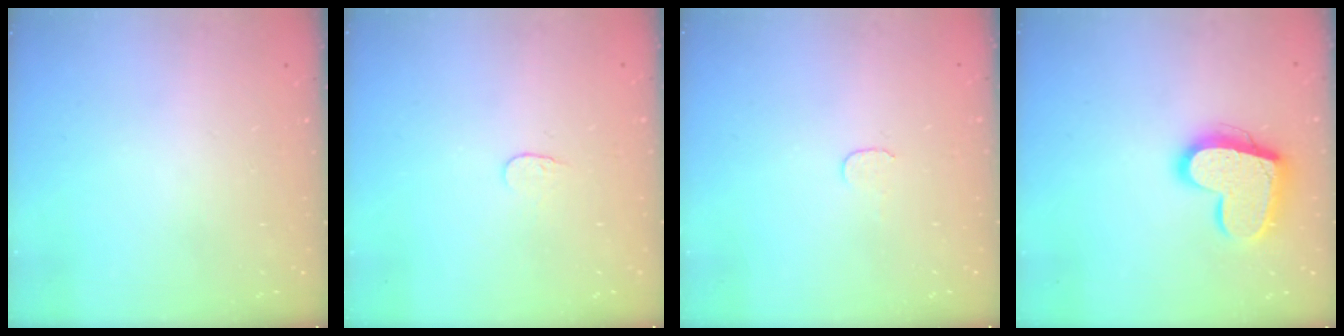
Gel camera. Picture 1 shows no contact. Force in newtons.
{"total": 3.8, "press": 3.7, "slide": 0.4}
{"total": 3.9, "press": 3.9, "slide": 0.3}
{"total": 15.9, "press": 15.9, "slide": 0.9}